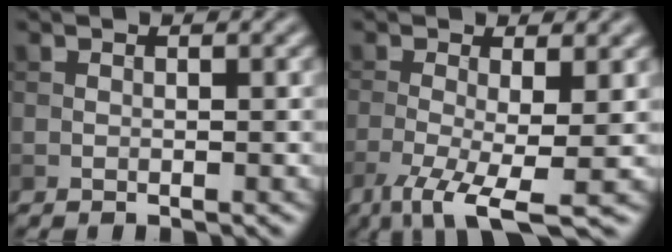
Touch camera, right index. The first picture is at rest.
{"total": 6.6, "force": [-3.0, 1.5, 5.7], "torque": [-0.112, -0.016, -0.055]}